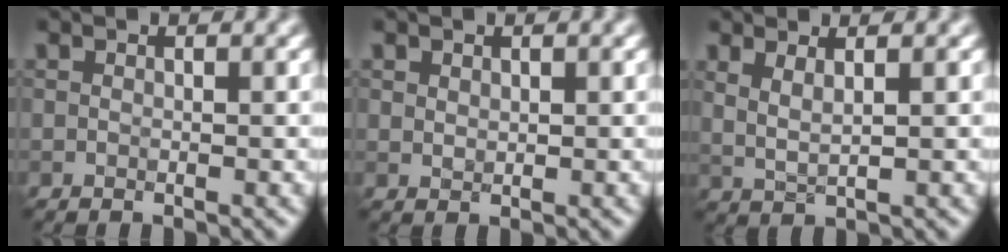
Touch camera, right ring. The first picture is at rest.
{"total": 0.9, "force": [0.5, 0.6, 0.3], "torque": [-0.007, -0.002, 0.012]}
{"total": 2.0, "force": [1.0, 0.6, 1.6], "torque": [-0.027, -0.007, 0.019]}